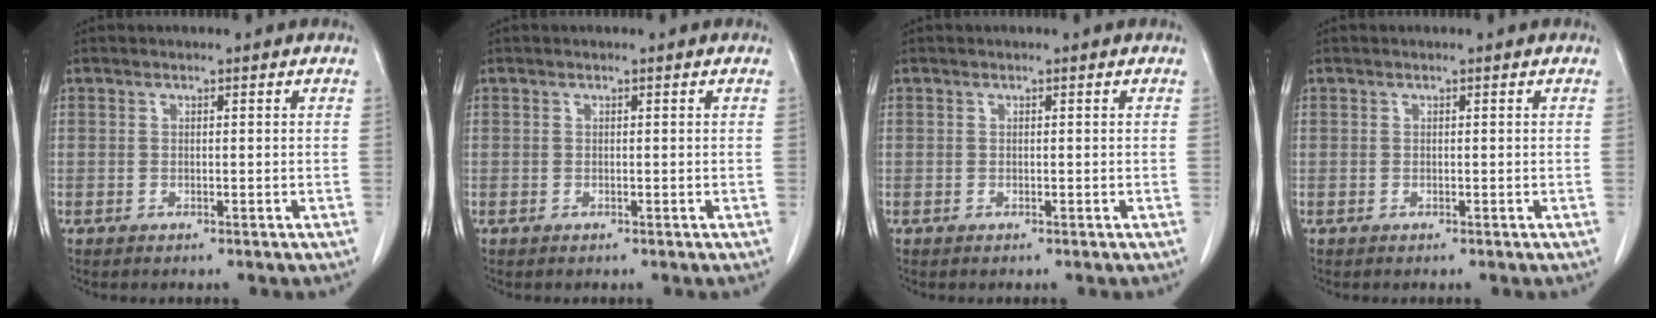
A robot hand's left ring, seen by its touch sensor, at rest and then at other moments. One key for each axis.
{"total": 0.0}
{"total": 0.0}
{"total": 0.0}